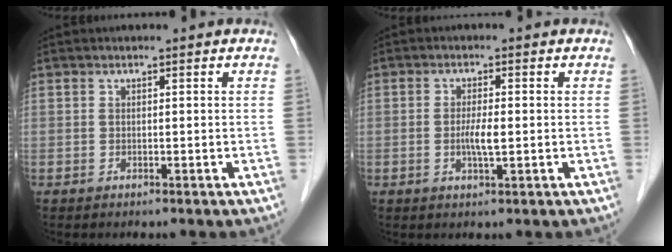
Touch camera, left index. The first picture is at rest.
{"total": 2.9, "force": [-0.3, 0.4, 2.9], "torque": [-0.059, -0.003, -0.006]}